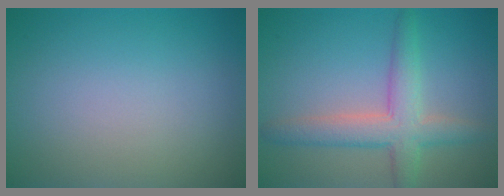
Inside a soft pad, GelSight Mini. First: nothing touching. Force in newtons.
{"total": 4.5, "press": 4.5, "slide": 0.1}